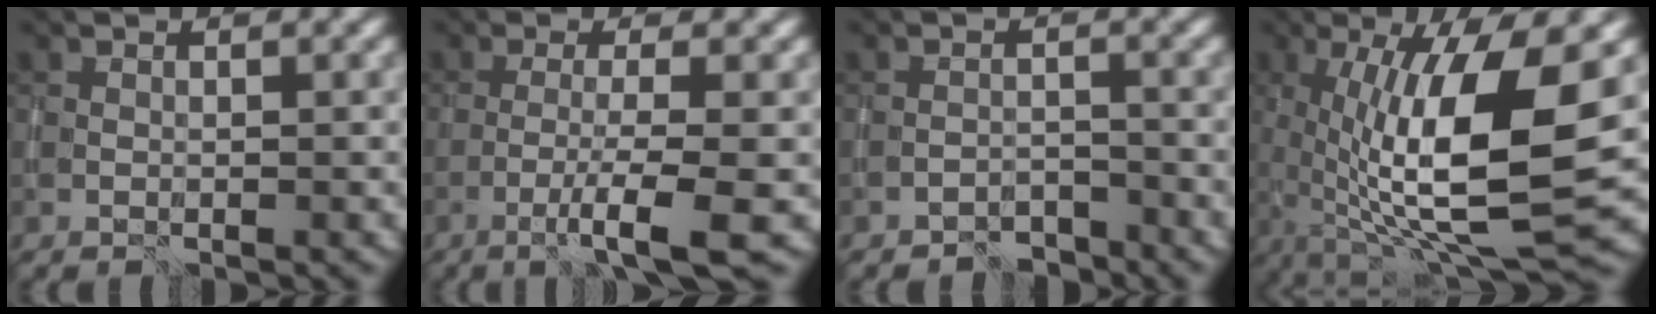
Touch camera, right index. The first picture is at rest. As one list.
[{"total": 5.4, "force": [-2.3, 0.6, 4.8], "torque": [-0.069, 0.001, -0.050]}, {"total": 2.1, "force": [-2.0, 0.4, -0.4], "torque": [0.011, 0.008, -0.038]}, {"total": 12.7, "force": [0.1, 3.6, 12.1], "torque": [-0.201, -0.013, 0.003]}]